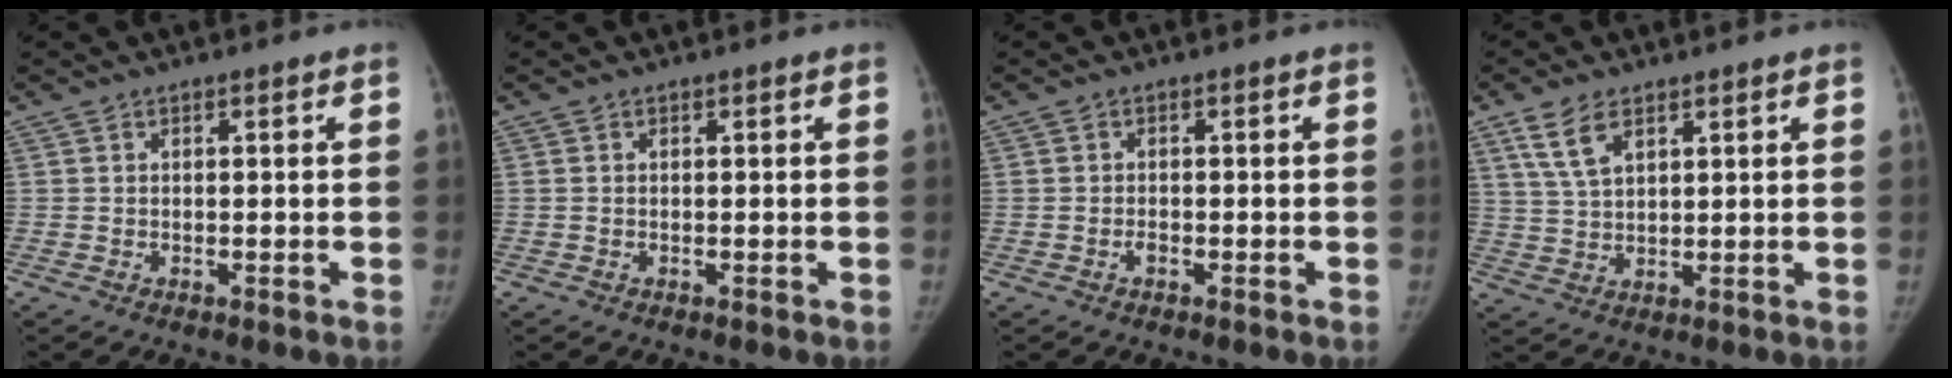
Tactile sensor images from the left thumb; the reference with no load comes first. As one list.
[{"total": 0.0}, {"total": 0.9, "force": [-0.7, 0.6, 0.3], "torque": [0.000, 0.000, -0.012]}, {"total": 6.6, "force": [3.7, 3.2, 4.4], "torque": [-0.082, -0.010, 0.079]}]